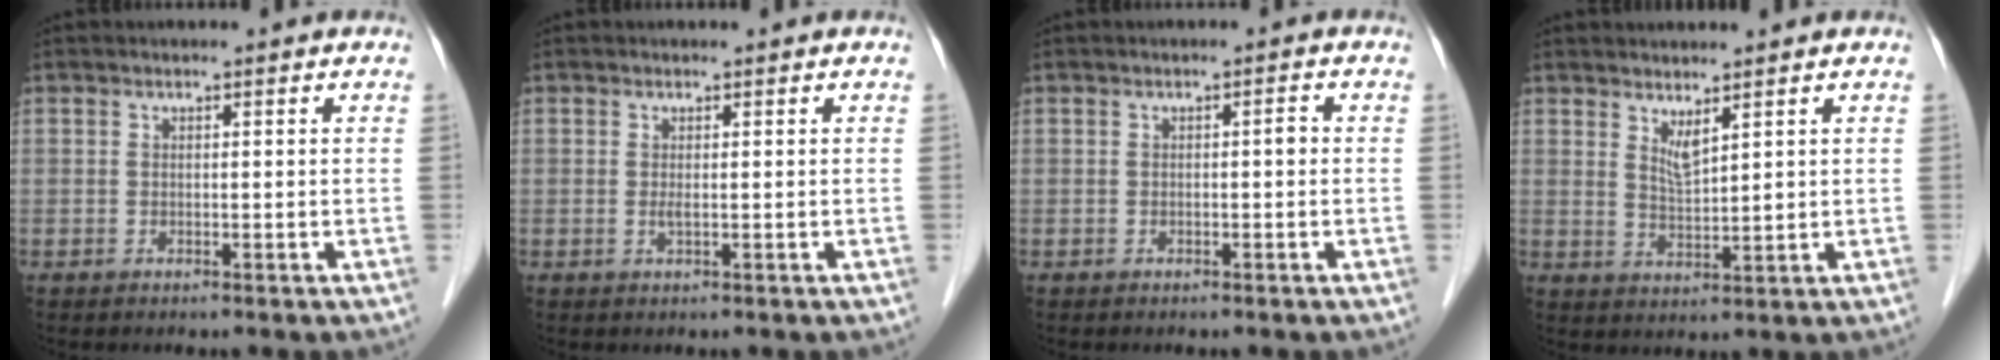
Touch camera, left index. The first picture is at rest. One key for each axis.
{"total": 0.7, "fx": 0.0, "fy": 0.0, "fz": 0.7, "tx": -0.022, "ty": -0.003, "tz": 0.000}
{"total": 1.0, "fx": -0.2, "fy": 0.2, "fz": 0.9, "tx": -0.011, "ty": 0.002, "tz": -0.004}
{"total": 2.8, "fx": 1.8, "fy": 0.2, "fz": 2.1, "tx": -0.045, "ty": -0.014, "tz": 0.041}